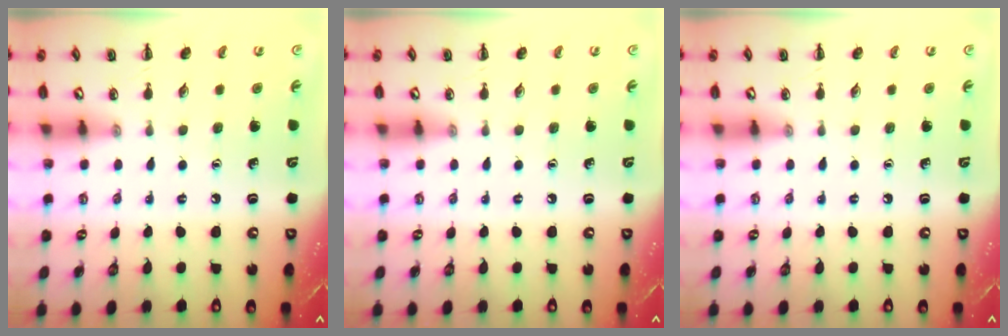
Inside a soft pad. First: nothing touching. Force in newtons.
{"total": 0.0}
{"total": 0.0}